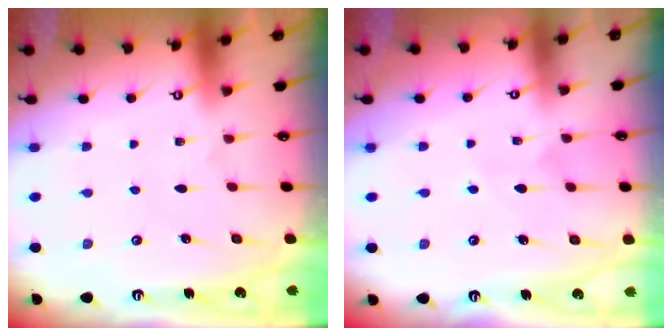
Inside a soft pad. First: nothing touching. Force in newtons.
{"total": 4.6, "press": 4.5, "slide": 0.9}